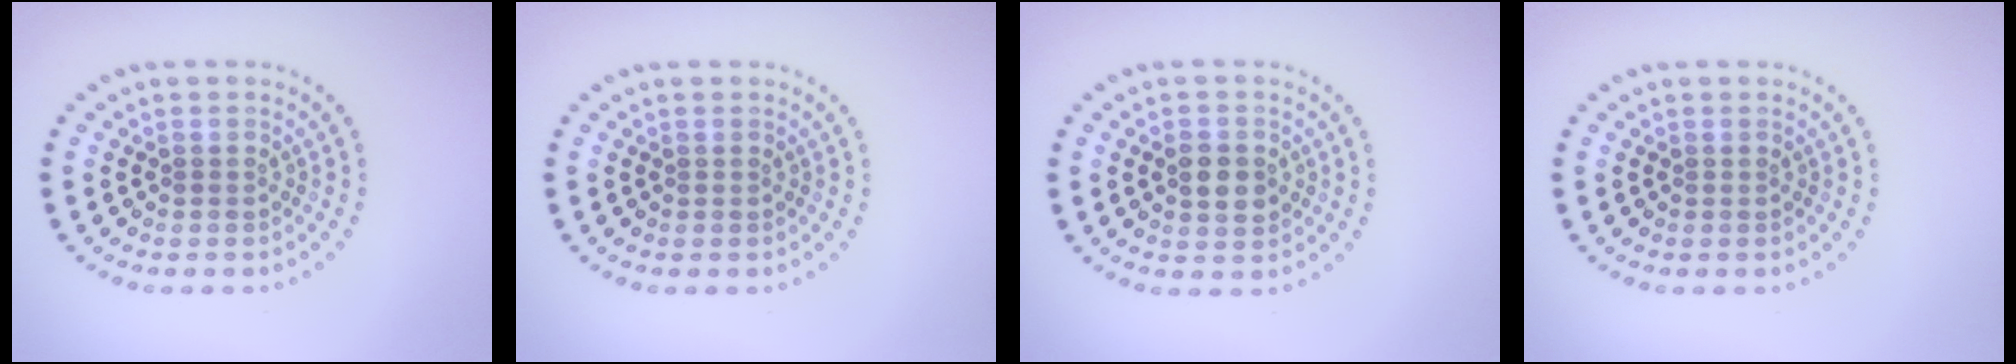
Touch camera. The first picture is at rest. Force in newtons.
{"total": 0.0}
{"total": 2.8, "press": 2.8, "slide": 0.1}
{"total": 0.0}